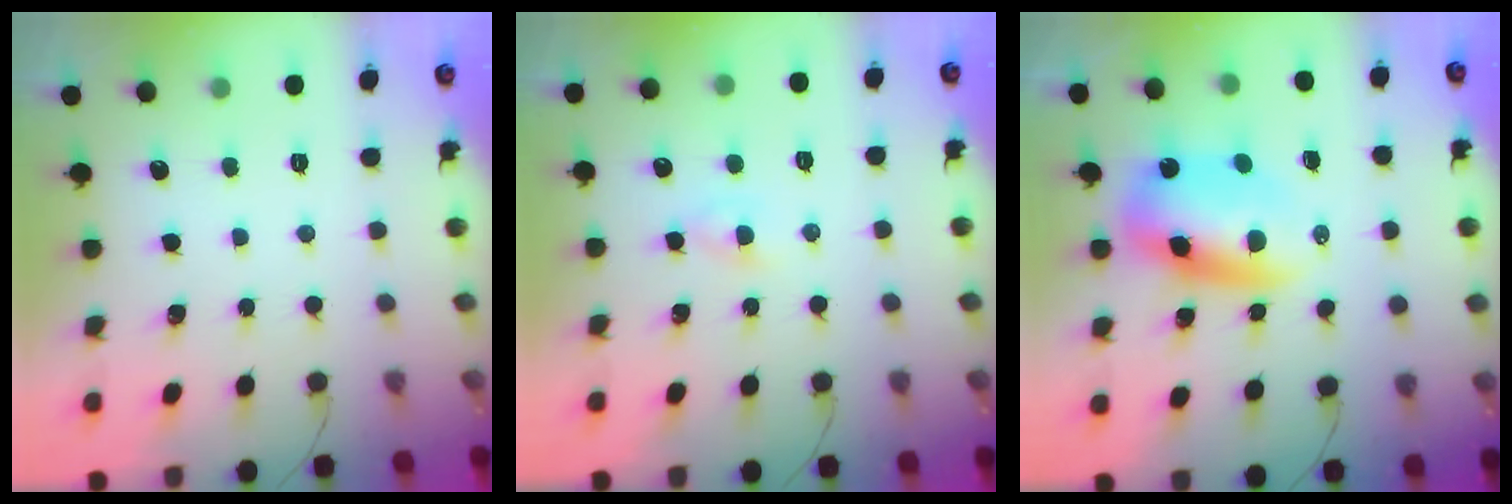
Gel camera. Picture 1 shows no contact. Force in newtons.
{"total": 1.9, "press": 1.8, "slide": 0.6}
{"total": 10.1, "press": 9.7, "slide": 2.7}